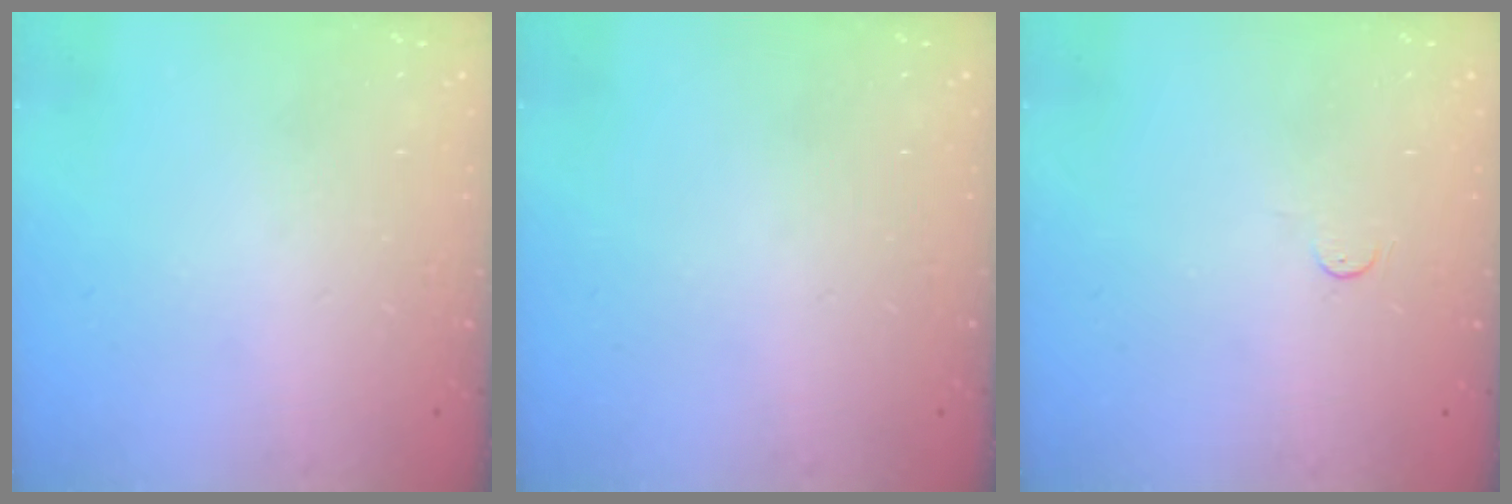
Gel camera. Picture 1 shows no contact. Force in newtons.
{"total": 0.0}
{"total": 3.4, "press": 3.4, "slide": 0.4}